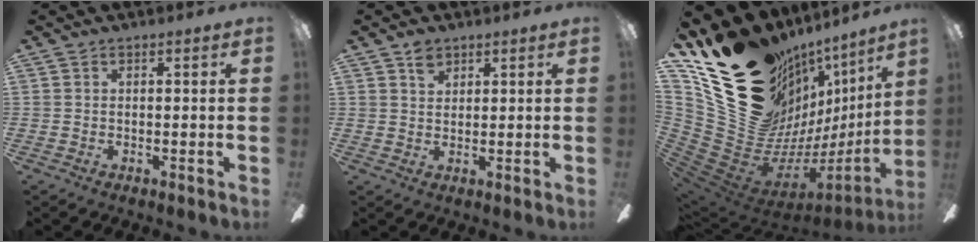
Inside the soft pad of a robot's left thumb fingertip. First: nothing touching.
{"total": 3.3, "force": [2.3, 2.0, 1.3], "torque": [-0.012, -0.006, 0.041]}
{"total": 29.6, "force": [13.7, 20.1, 16.9], "torque": [-0.250, -0.133, 0.325]}